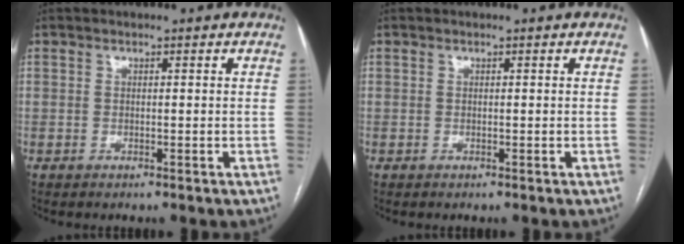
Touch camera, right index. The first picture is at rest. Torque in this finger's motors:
{"motor_torque": [0.03, 0.03, 0.00, 0.00]}